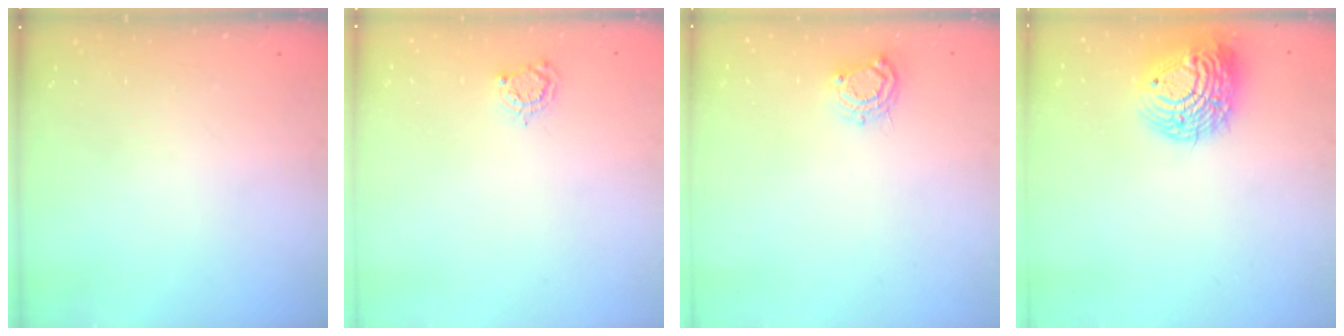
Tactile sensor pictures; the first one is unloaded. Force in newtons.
{"total": 4.7, "press": 4.7, "slide": 0.3}
{"total": 6.6, "press": 6.6, "slide": 0.5}
{"total": 16.1, "press": 15.9, "slide": 2.6}